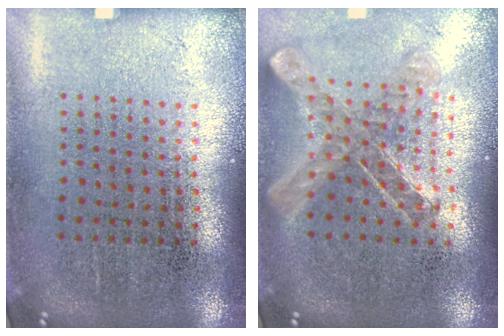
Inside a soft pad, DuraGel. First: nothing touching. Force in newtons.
{"total": 0.9, "press": 0.9, "slide": 0.1}